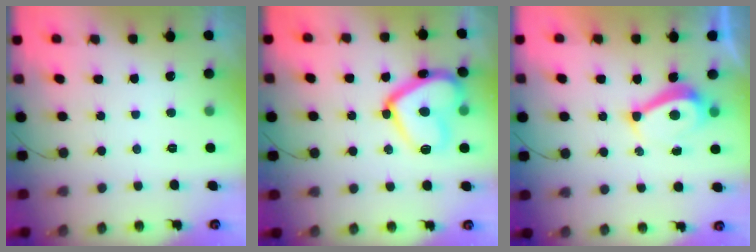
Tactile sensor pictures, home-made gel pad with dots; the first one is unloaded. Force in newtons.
{"total": 18.3, "press": 18.2, "slide": 1.5}
{"total": 7.1, "press": 7.1, "slide": 0.8}